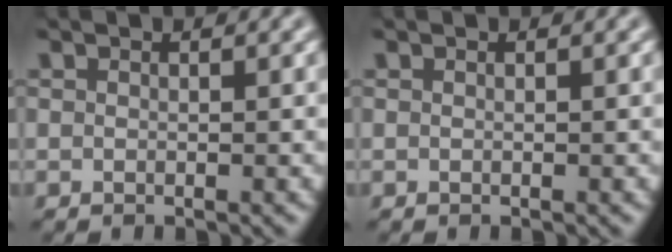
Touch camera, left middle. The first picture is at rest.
{"total": 0.0}